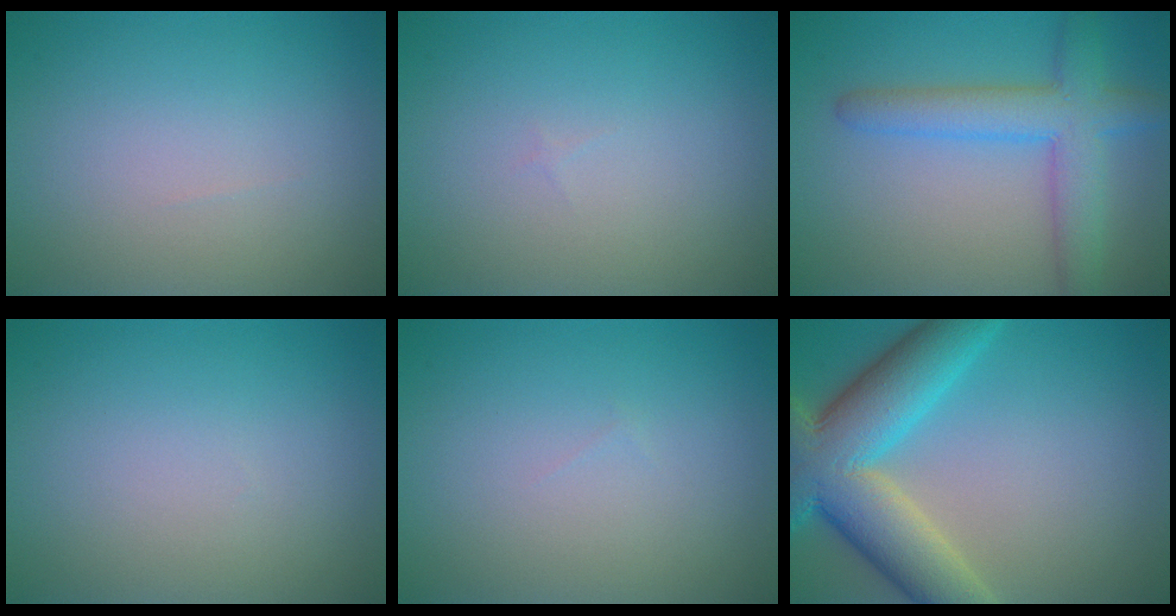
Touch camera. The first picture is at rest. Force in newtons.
{"total": 0.0}
{"total": 5.2, "press": 5.2, "slide": 0.3}
{"total": 0.0}
{"total": 0.0}
{"total": 10.6, "press": 10.6, "slide": 0.7}